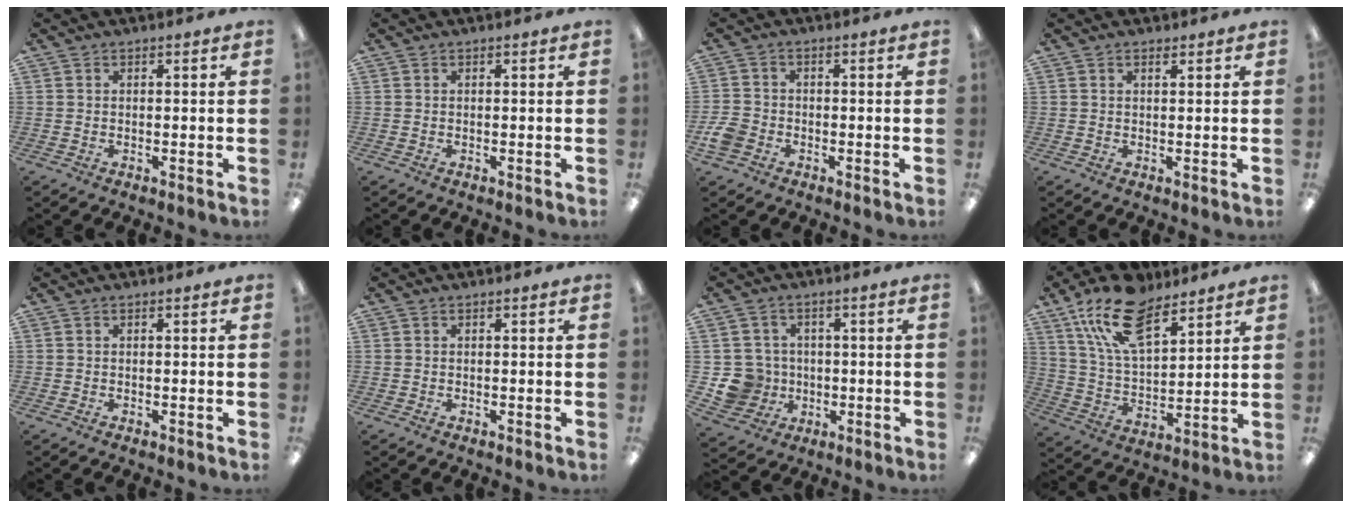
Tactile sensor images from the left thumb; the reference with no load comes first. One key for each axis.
{"total": 0.0}
{"total": 4.4, "fx": -2.0, "fy": 3.3, "fz": 2.0, "tx": -0.041, "ty": 0.010, "tz": -0.038}
{"total": 0.9, "fx": 0.7, "fy": 0.4, "fz": 0.4, "tx": -0.001, "ty": -0.003, "tz": 0.012}
{"total": 0.0}
{"total": 0.0}
{"total": 8.3, "fx": -0.7, "fy": 8.1, "fz": 1.4, "tx": -0.065, "ty": 0.010, "tz": -0.004}
{"total": 17.3, "fx": 11.2, "fy": 8.2, "fz": 10.3, "tx": -0.199, "ty": -0.038, "tz": 0.205}